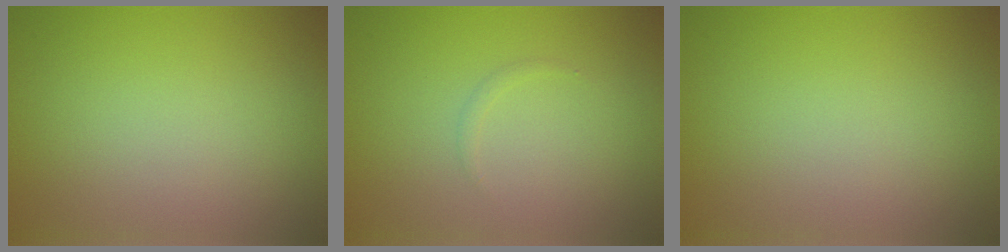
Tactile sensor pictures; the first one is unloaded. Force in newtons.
{"total": 0.5, "press": 0.5, "slide": 0.0}
{"total": 0.0}